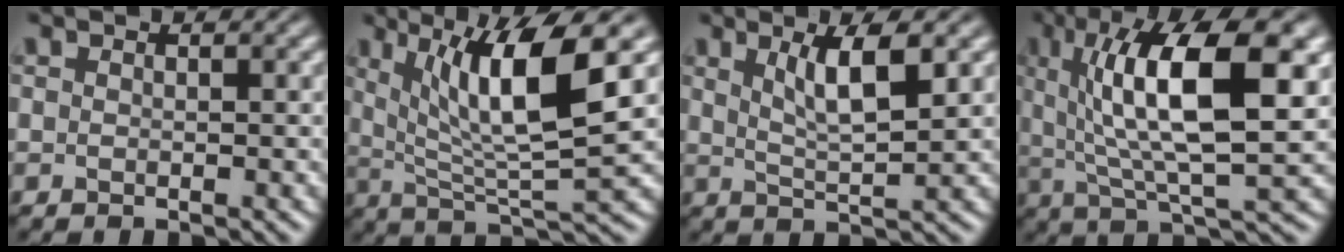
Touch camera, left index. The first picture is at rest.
{"total": 9.5, "force": [3.4, 2.0, 8.6], "torque": [-0.144, -0.007, 0.066]}
{"total": 4.5, "force": [1.8, 1.0, 3.9], "torque": [-0.068, -0.003, 0.034]}
{"total": 11.3, "force": [3.1, 3.1, 10.5], "torque": [-0.166, 0.005, 0.056]}